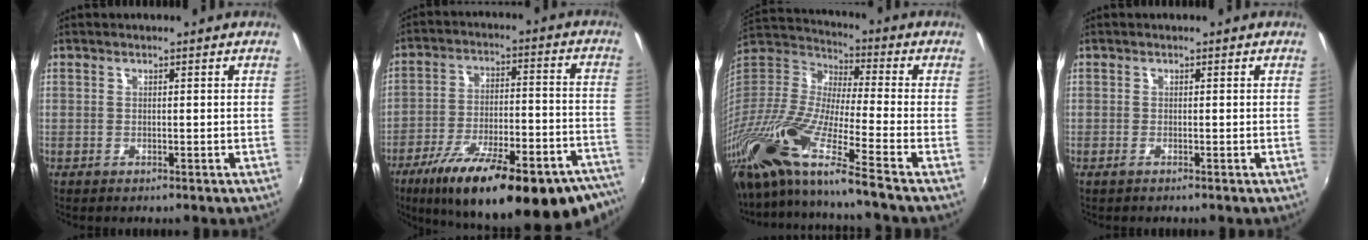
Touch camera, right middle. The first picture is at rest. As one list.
[{"total": 31.1, "force": [-23.0, 8.5, 19.1], "torque": [-0.288, -0.029, -0.314]}, {"total": 22.3, "force": [-16.6, -0.5, 14.8], "torque": [-0.266, -0.060, -0.323]}, {"total": 0.6, "force": [-0.4, -0.2, 0.5], "torque": [-0.009, -0.002, -0.009]}]